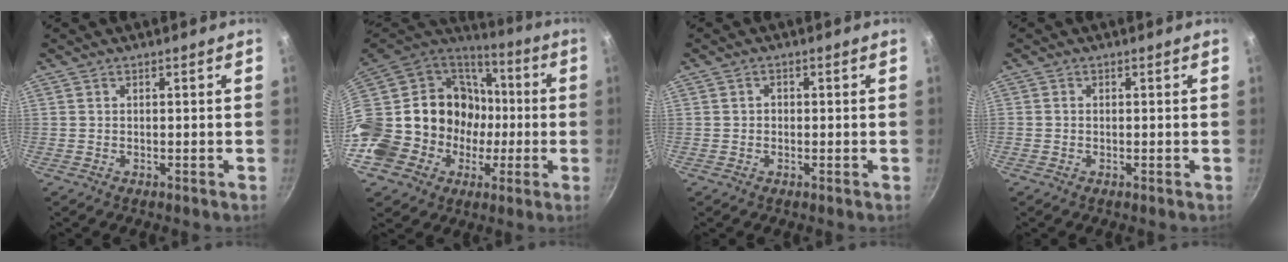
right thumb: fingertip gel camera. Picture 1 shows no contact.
{"total": 28.2, "force": [-2.7, 24.3, 14.1], "torque": [-0.266, 0.066, -0.019]}
{"total": 1.1, "force": [-0.1, 1.0, 0.6], "torque": [-0.007, 0.004, -0.003]}
{"total": 0.6, "force": [-0.1, 0.6, 0.2], "torque": [-0.004, 0.002, -0.003]}